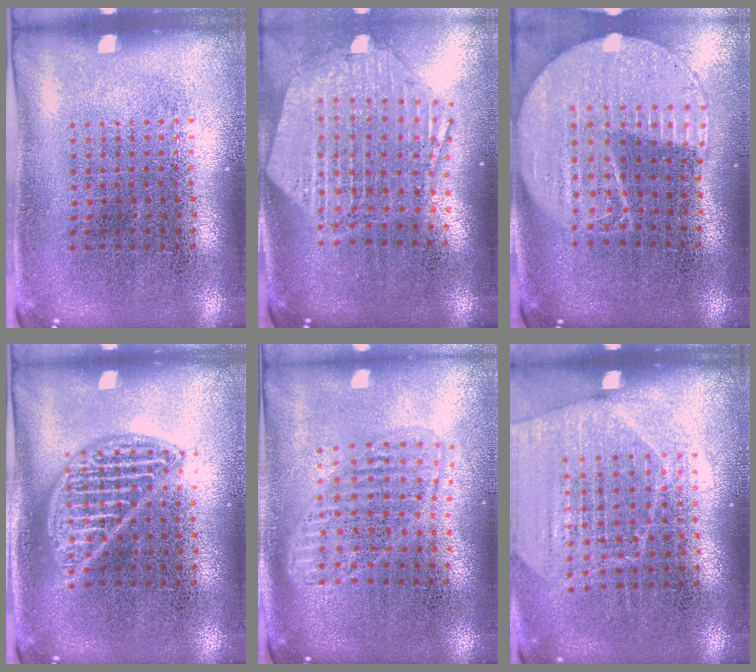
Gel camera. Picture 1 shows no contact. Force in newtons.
{"total": 2.7, "press": 2.2, "slide": 1.5}
{"total": 2.1, "press": 1.8, "slide": 1.1}
{"total": 2.2, "press": 2.1, "slide": 0.3}
{"total": 1.6, "press": 1.4, "slide": 0.8}
{"total": 1.6, "press": 1.5, "slide": 0.3}